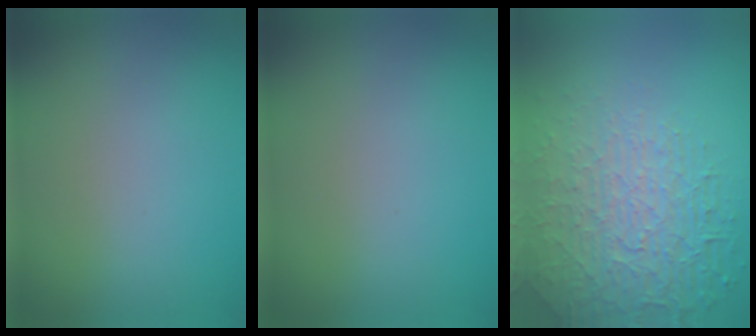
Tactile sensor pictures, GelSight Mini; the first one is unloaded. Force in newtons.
{"total": 0.0}
{"total": 7.5, "press": 5.4, "slide": 5.2}